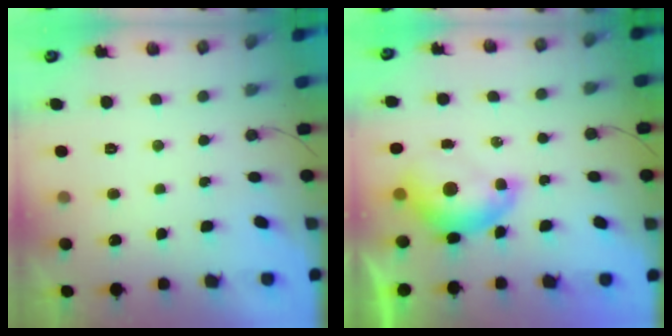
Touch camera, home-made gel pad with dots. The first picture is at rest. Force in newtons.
{"total": 8.0, "press": 7.9, "slide": 1.0}